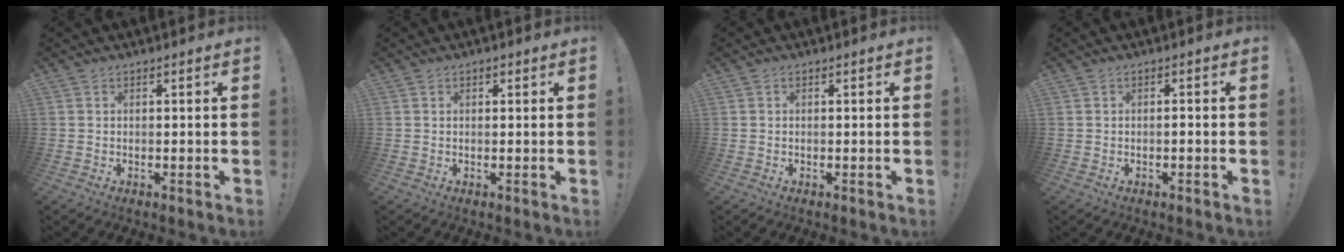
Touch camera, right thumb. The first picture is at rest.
{"total": 0.6, "force": [0.2, 0.5, 0.3], "torque": [-0.004, 0.002, 0.003]}
{"total": 0.0}
{"total": 0.6, "force": [-0.4, 0.0, 0.4], "torque": [-0.006, 0.000, -0.008]}